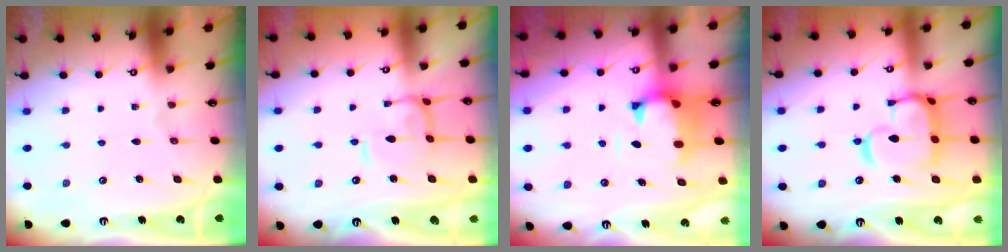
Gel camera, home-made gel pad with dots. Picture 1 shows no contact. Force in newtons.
{"total": 2.6, "press": 2.5, "slide": 0.6}
{"total": 1.2, "press": 0.3, "slide": 1.2}
{"total": 13.4, "press": 13.3, "slide": 1.4}